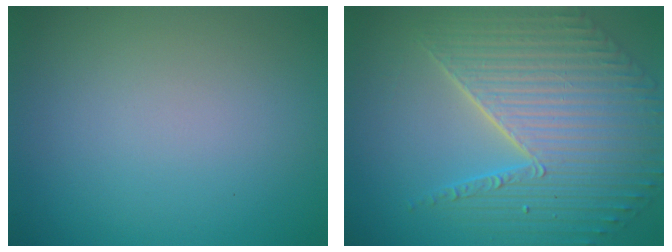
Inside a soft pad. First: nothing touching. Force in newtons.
{"total": 7.6, "press": 5.8, "slide": 4.9}